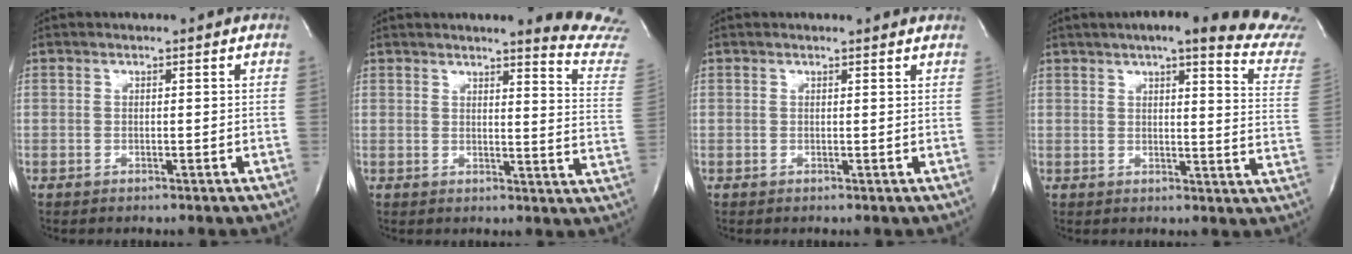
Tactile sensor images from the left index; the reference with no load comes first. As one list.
[{"total": 12.8, "force": [12.3, -1.3, 3.2], "torque": [-0.032, -0.122, 0.113]}, {"total": 2.6, "force": [2.5, 0.4, 0.5], "torque": [-0.014, 0.003, 0.019]}, {"total": 21.2, "force": [18.5, 1.3, 10.4], "torque": [-0.129, -0.052, 0.201]}]